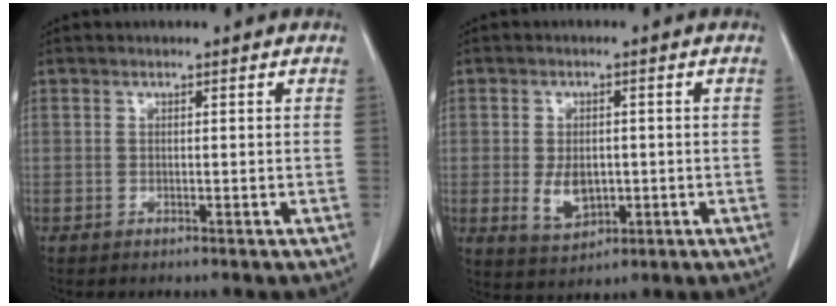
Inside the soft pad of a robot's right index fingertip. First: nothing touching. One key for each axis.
{"total": 5.3, "fx": -0.7, "fy": 3.4, "fz": 4.0, "tx": -0.074, "ty": -0.003, "tz": 0.001}